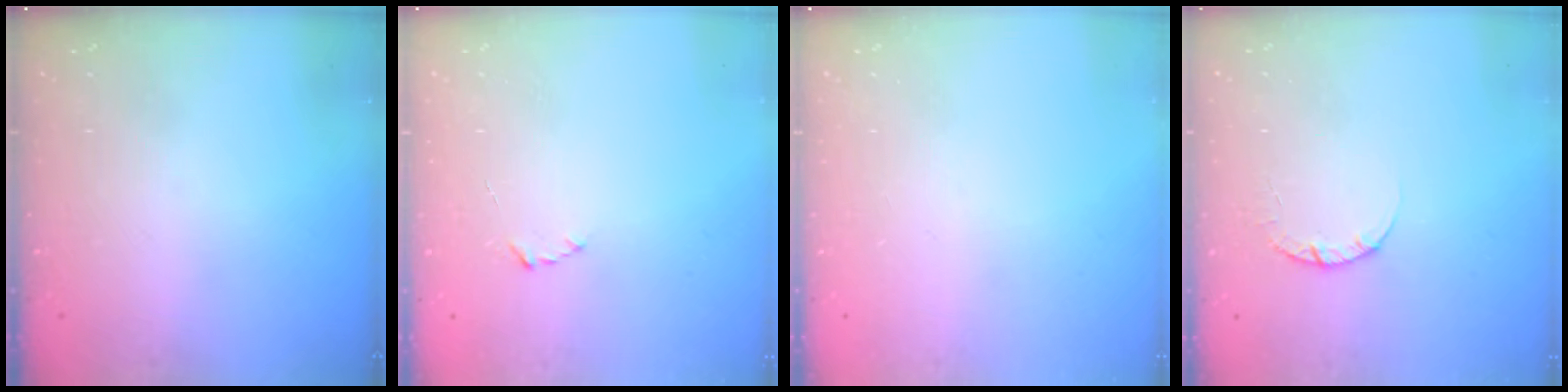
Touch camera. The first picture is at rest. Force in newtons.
{"total": 2.2, "press": 2.1, "slide": 0.3}
{"total": 0.0}
{"total": 2.4, "press": 2.4, "slide": 0.3}